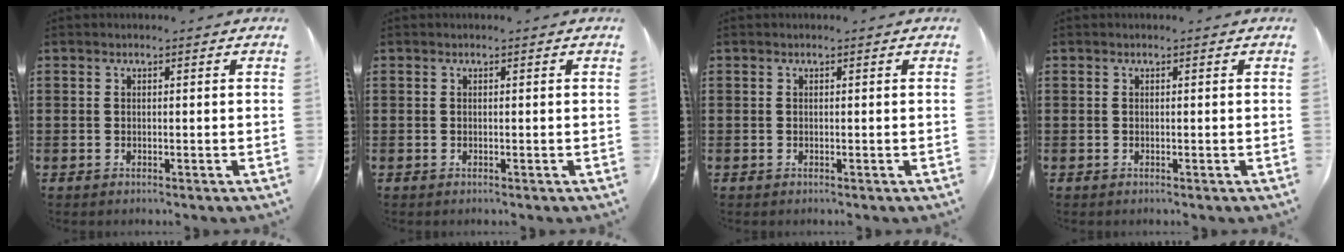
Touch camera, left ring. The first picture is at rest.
{"total": 0.0}
{"total": 0.0}
{"total": 0.0}